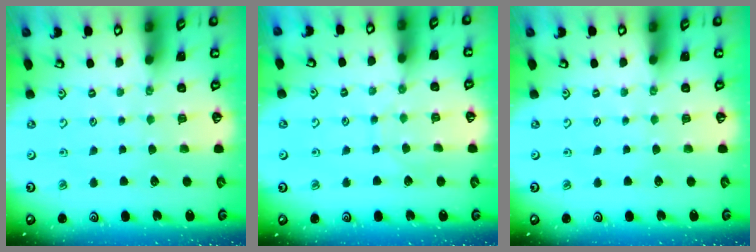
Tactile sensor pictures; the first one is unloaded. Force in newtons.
{"total": 3.5, "press": 3.5, "slide": 0.2}
{"total": 0.0}